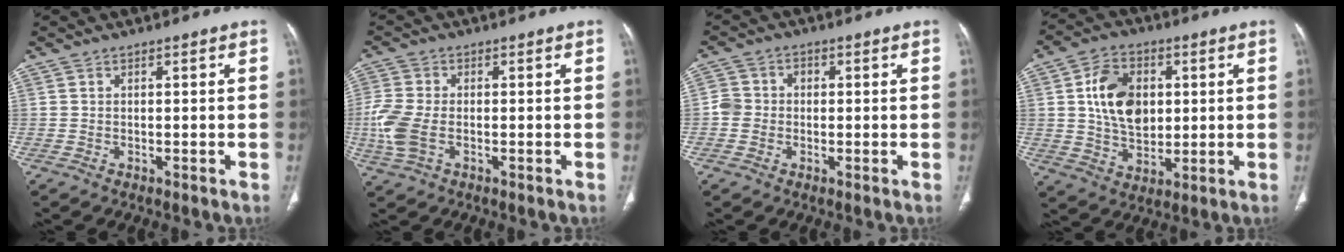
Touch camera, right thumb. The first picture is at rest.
{"total": 7.6, "force": [-1.5, 4.5, 5.9], "torque": [-0.158, 0.003, -0.030]}
{"total": 4.0, "force": [-0.5, 3.8, 1.4], "torque": [-0.013, 0.015, -0.016]}
{"total": 12.5, "force": [2.3, 8.6, 8.7], "torque": [-0.125, -0.007, 0.044]}